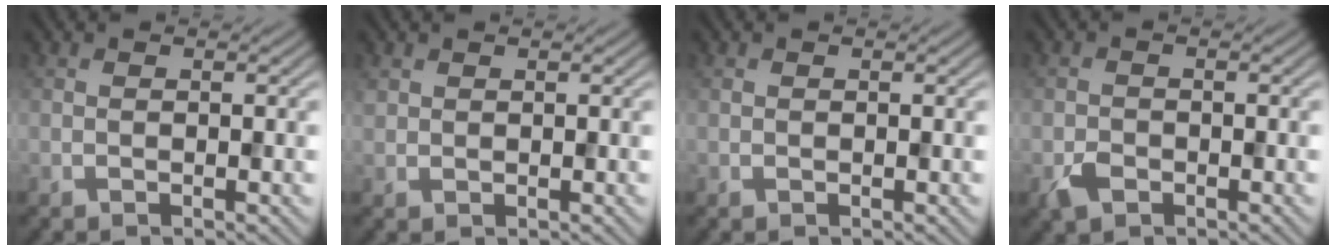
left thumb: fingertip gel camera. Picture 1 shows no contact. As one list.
[{"total": 1.0, "force": [0.8, 0.6, 0.2], "torque": [-0.006, -0.001, 0.018]}, {"total": 0.0}, {"total": 2.2, "force": [-1.3, 1.5, 1.1], "torque": [-0.024, -0.004, -0.027]}]